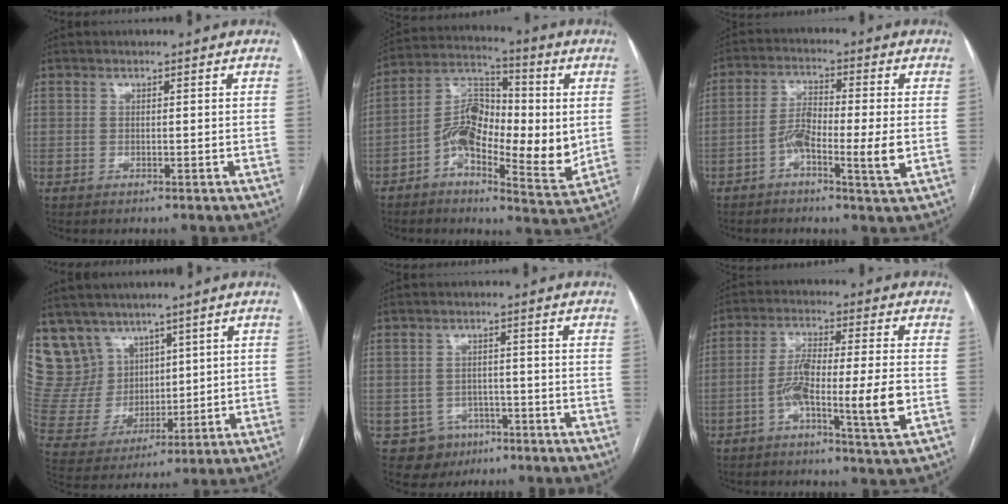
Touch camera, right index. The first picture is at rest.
{"total": 14.9, "force": [-1.5, 6.7, 13.2], "torque": [-0.237, 0.018, -0.031]}
{"total": 7.6, "force": [-2.2, 0.9, 7.2], "torque": [-0.137, 0.008, -0.044]}
{"total": 11.5, "force": [8.1, 8.1, 1.3], "torque": [-0.043, 0.037, 0.177]}
{"total": 5.6, "force": [-3.0, 4.7, 0.5], "torque": [-0.003, 0.012, -0.037]}
{"total": 10.9, "force": [-3.0, 0.6, 10.4], "torque": [-0.190, 0.001, -0.056]}